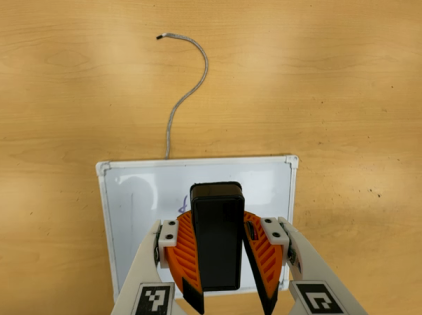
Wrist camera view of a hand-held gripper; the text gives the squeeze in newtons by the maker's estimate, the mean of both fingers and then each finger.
{"total": 10.0, "left": 10.0, "right": 10.0}